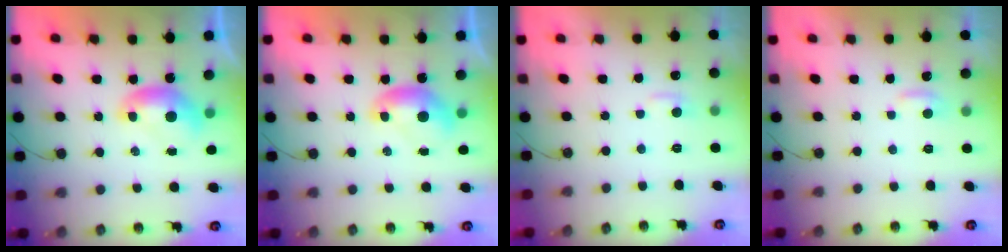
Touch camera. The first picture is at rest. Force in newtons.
{"total": 0.0}
{"total": 2.8, "press": 2.7, "slide": 0.5}
{"total": 2.2, "press": 2.2, "slide": 0.3}